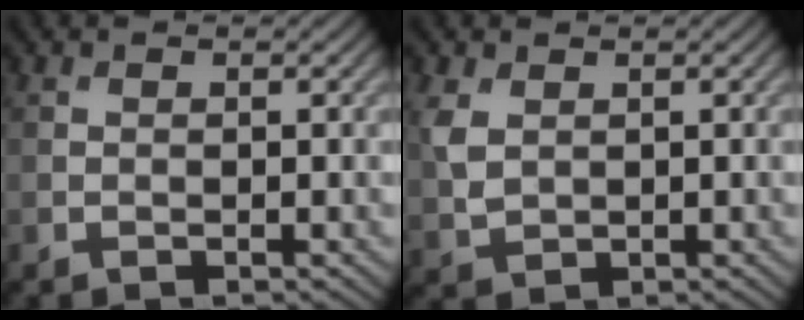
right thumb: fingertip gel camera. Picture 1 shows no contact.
{"total": 3.3, "force": [1.0, 2.3, 2.1], "torque": [-0.065, -0.001, 0.024]}